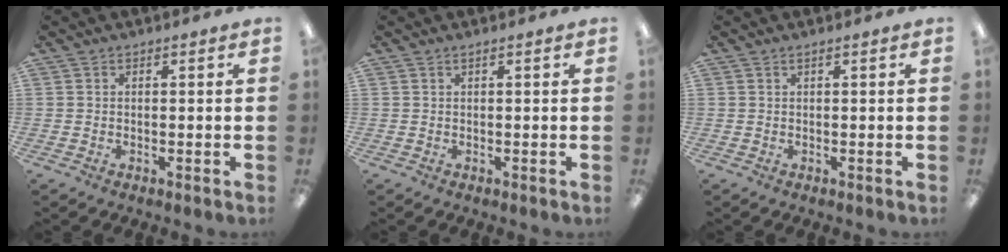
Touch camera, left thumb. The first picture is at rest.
{"total": 0.7, "force": [0.3, 0.0, 0.6], "torque": [-0.012, 0.000, 0.005]}
{"total": 0.6, "force": [0.3, 0.0, 0.6], "torque": [-0.010, 0.000, 0.005]}